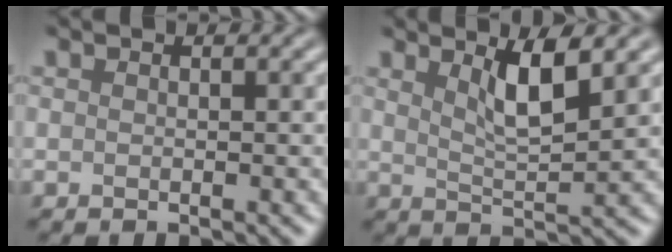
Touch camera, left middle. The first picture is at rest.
{"total": 3.7, "force": [1.7, 0.8, 3.2], "torque": [-0.057, -0.005, 0.030]}